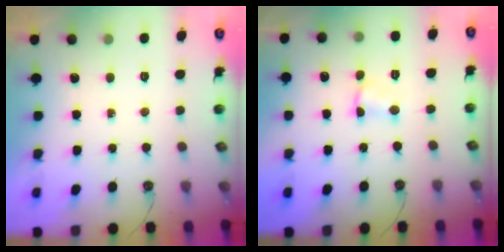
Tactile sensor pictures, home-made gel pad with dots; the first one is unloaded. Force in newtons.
{"total": 2.0, "press": 2.0, "slide": 0.3}